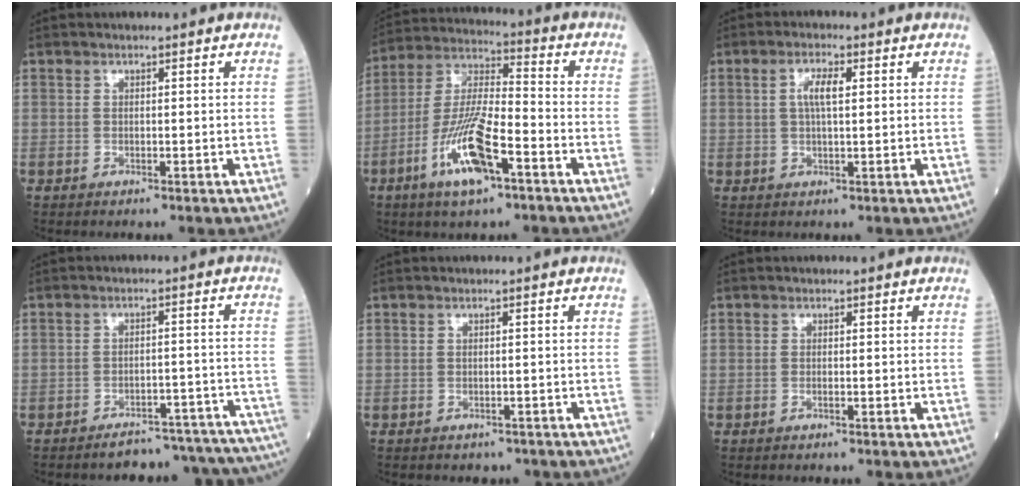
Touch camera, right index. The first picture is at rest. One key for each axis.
{"total": 13.0, "fx": -6.0, "fy": 2.8, "fz": 11.2, "tx": -0.224, "ty": -0.006, "tz": -0.113}
{"total": 3.6, "fx": 0.9, "fy": 0.8, "fz": 3.4, "tx": -0.069, "ty": 0.006, "tz": 0.016}
{"total": 15.2, "fx": -14.8, "fy": 2.3, "fz": 2.7, "tx": 0.019, "ty": 0.029, "tz": -0.172}
{"total": 4.0, "fx": -3.4, "fy": 2.0, "fz": 0.8, "tx": -0.009, "ty": 0.007, "tz": -0.036}
{"total": 0.0}